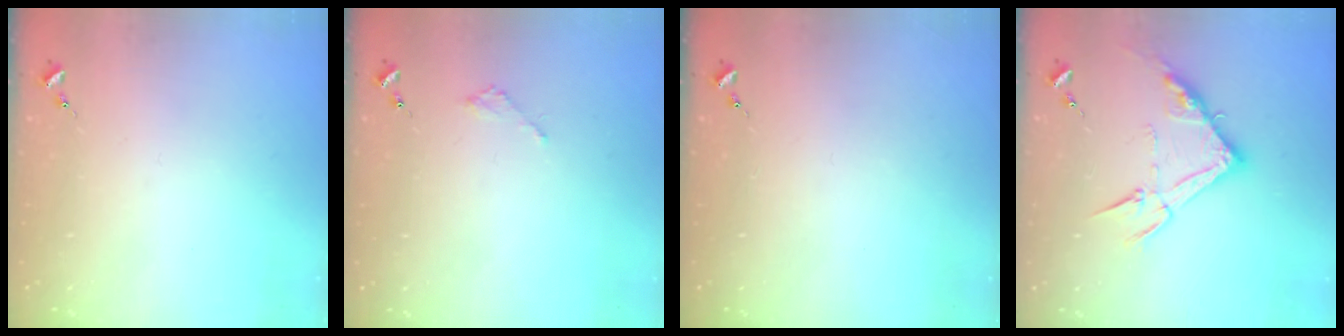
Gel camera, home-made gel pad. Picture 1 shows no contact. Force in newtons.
{"total": 2.1, "press": 2.1, "slide": 0.2}
{"total": 0.0}
{"total": 13.8, "press": 13.8, "slide": 0.8}